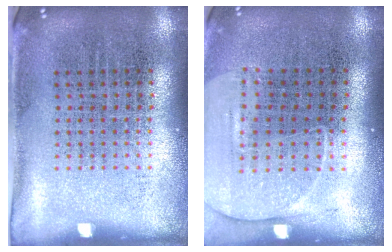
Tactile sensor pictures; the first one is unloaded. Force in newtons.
{"total": 1.4, "press": 1.3, "slide": 0.4}